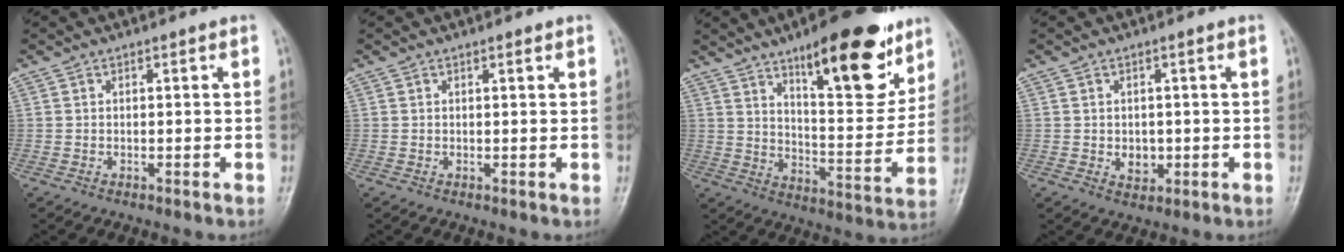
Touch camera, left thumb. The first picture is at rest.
{"total": 0.7, "force": [0.5, 0.2, 0.5], "torque": [-0.007, -0.001, 0.006]}
{"total": 19.9, "force": [12.2, 6.4, 14.4], "torque": [-0.163, -0.070, 0.190]}
{"total": 3.1, "force": [-0.3, 2.3, 1.9], "torque": [-0.017, -0.001, 0.002]}